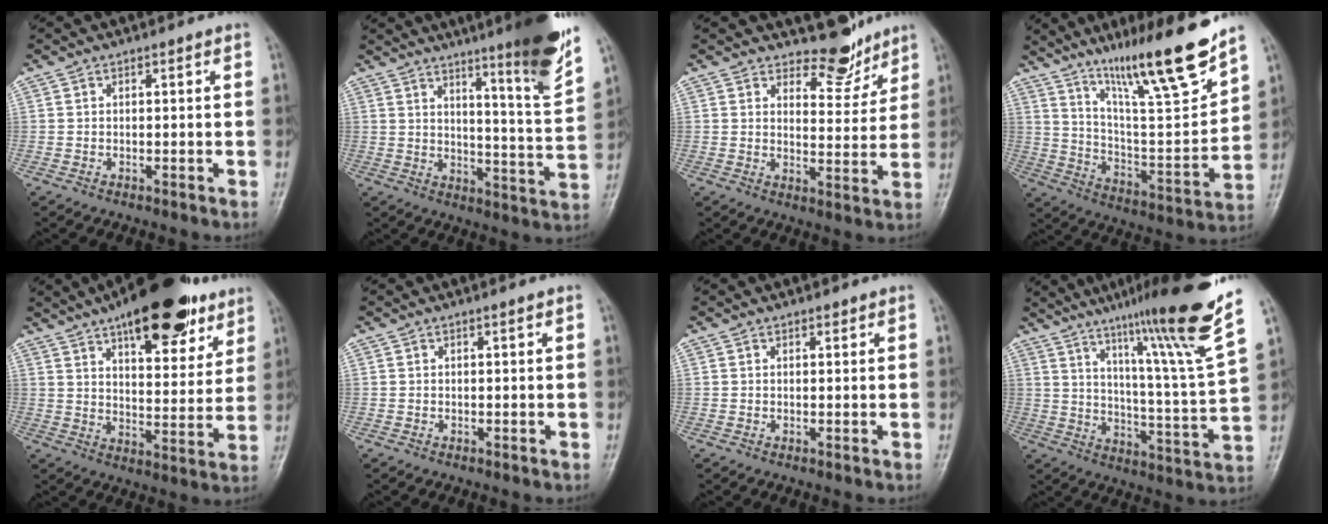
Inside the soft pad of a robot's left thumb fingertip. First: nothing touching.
{"total": 16.4, "force": [10.9, 1.0, 12.2], "torque": [-0.153, -0.069, 0.151]}
{"total": 6.2, "force": [5.6, 2.6, 0.8], "torque": [0.017, -0.054, 0.086]}
{"total": 20.3, "force": [14.7, 1.8, 13.9], "torque": [-0.191, -0.083, 0.254]}
{"total": 21.7, "force": [13.7, 8.7, 14.4], "torque": [-0.168, -0.040, 0.206]}
{"total": 0.0}
{"total": 0.7, "force": [0.7, 0.3, 0.0], "torque": [0.006, -0.005, 0.008]}
{"total": 21.3, "force": [14.2, 0.3, 15.9], "torque": [-0.217, -0.072, 0.211]}